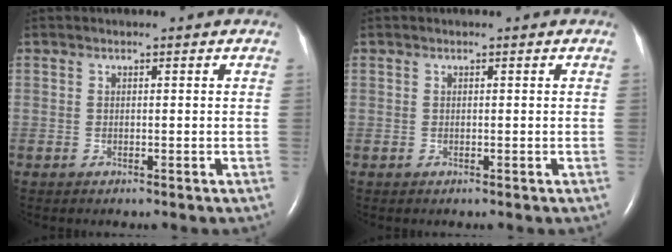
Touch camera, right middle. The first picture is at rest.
{"total": 0.0}